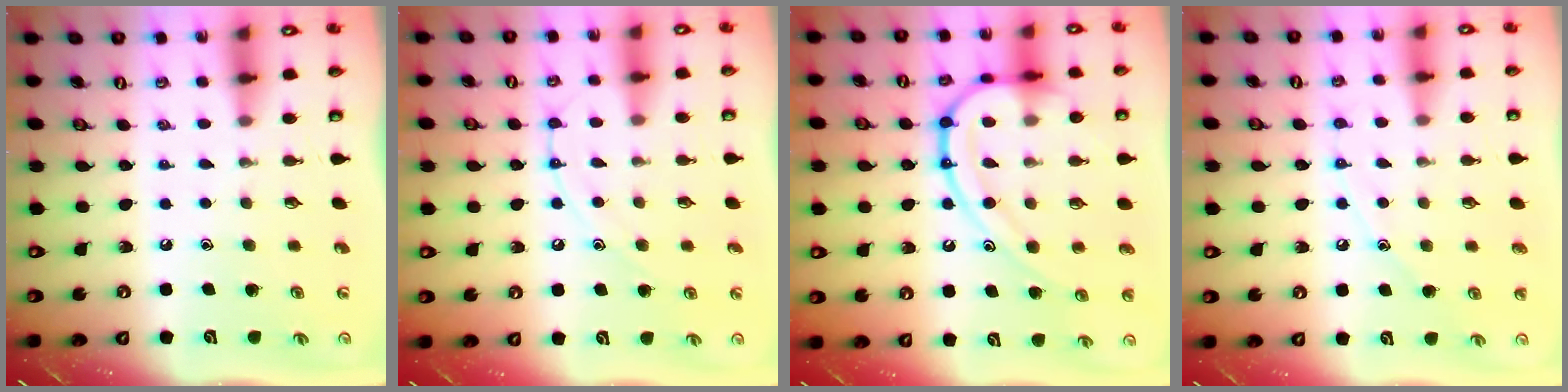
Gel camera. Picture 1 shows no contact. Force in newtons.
{"total": 8.8, "press": 8.8, "slide": 0.9}
{"total": 18.6, "press": 18.5, "slide": 1.5}
{"total": 7.2, "press": 7.2, "slide": 0.6}